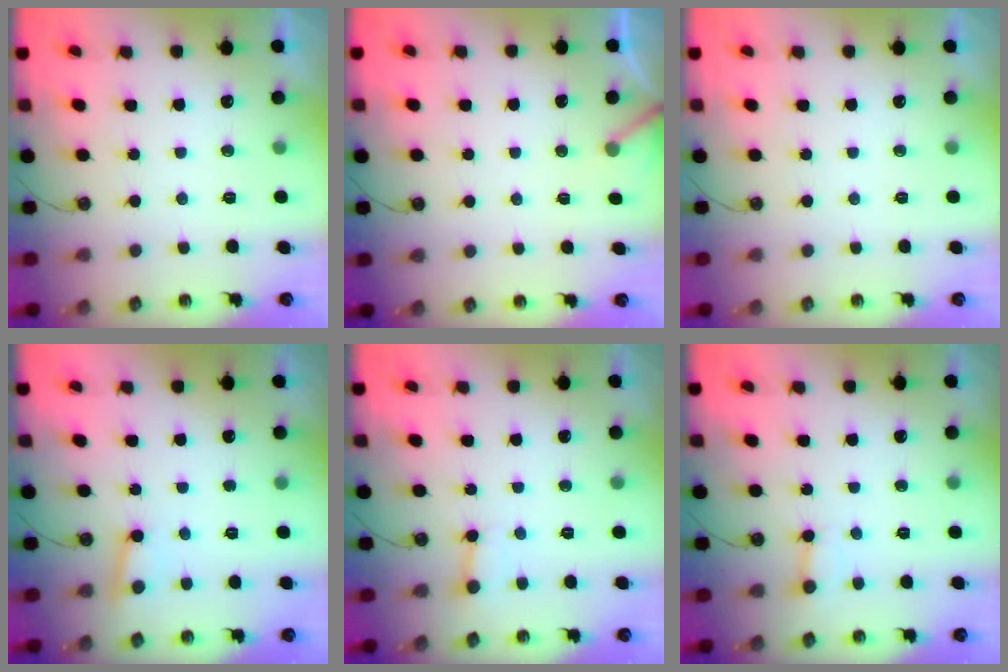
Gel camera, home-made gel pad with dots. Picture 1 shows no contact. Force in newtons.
{"total": 2.9, "press": 2.9, "slide": 0.2}
{"total": 0.0}
{"total": 3.7, "press": 3.7, "slide": 0.4}
{"total": 5.0, "press": 5.0, "slide": 0.6}
{"total": 4.6, "press": 4.5, "slide": 0.6}